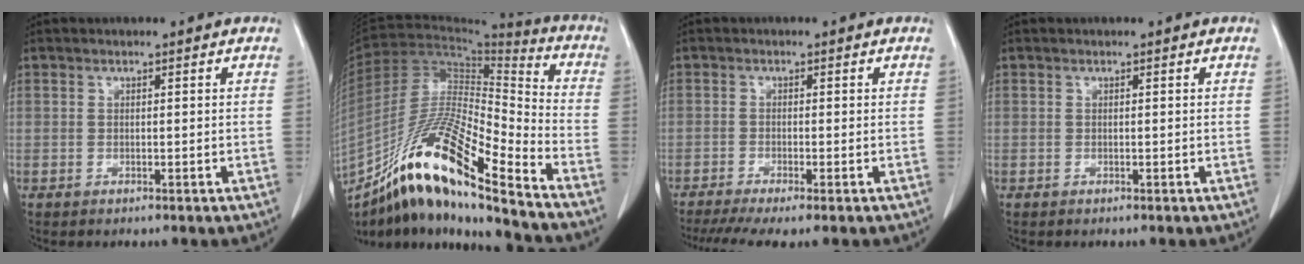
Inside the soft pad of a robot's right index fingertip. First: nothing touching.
{"total": 21.2, "force": [-15.1, 1.3, 14.9], "torque": [-0.287, -0.022, -0.277]}
{"total": 6.8, "force": [-5.1, 0.4, 4.5], "torque": [-0.072, -0.011, -0.083]}
{"total": 0.0}